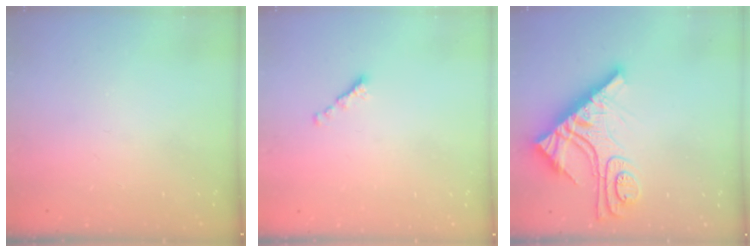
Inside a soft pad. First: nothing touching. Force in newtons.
{"total": 0.0}
{"total": 15.2, "press": 15.1, "slide": 1.4}